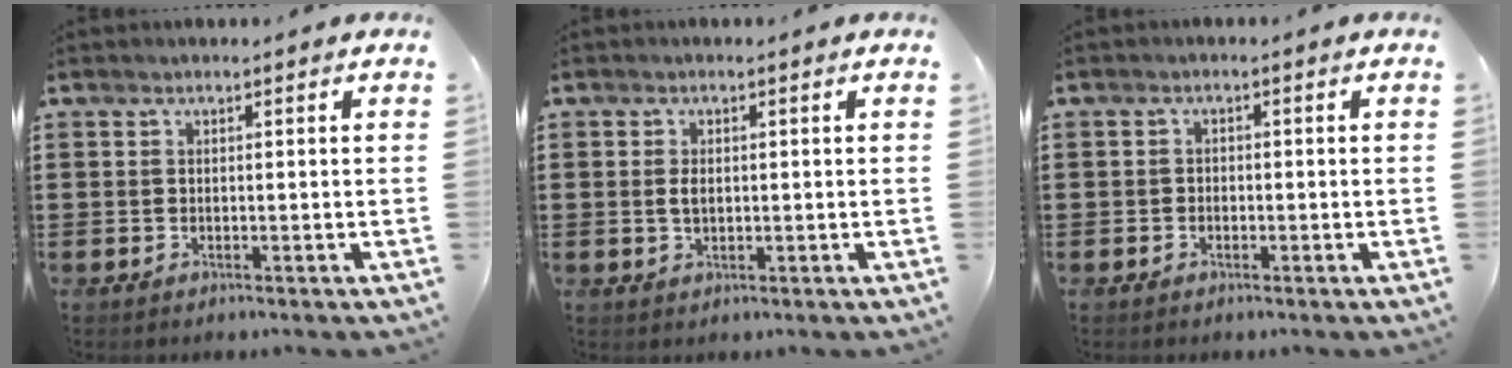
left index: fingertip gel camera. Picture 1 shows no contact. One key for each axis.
{"total": 1.9, "fx": 0.2, "fy": 1.0, "fz": 1.6, "tx": -0.035, "ty": 0.004, "tz": 0.002}
{"total": 1.0, "fx": -0.7, "fy": 0.7, "fz": 0.1, "tx": -0.006, "ty": 0.002, "tz": -0.017}